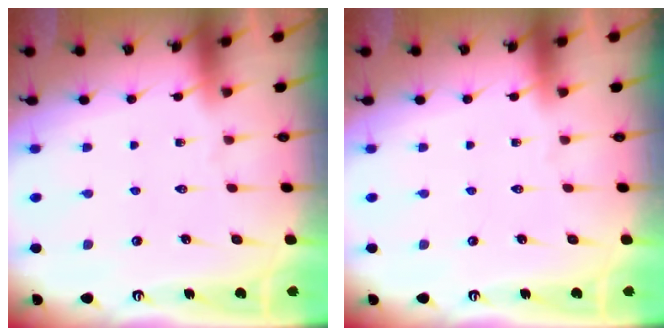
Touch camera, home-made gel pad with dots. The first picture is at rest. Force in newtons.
{"total": 0.0}